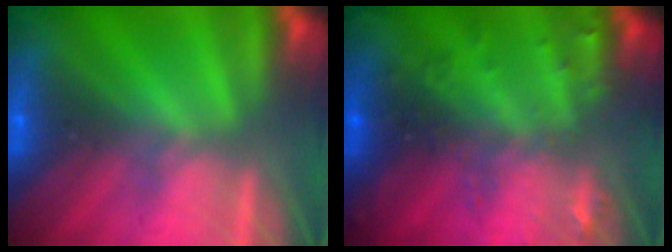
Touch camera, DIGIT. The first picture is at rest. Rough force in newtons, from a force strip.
{"total": 3.0}